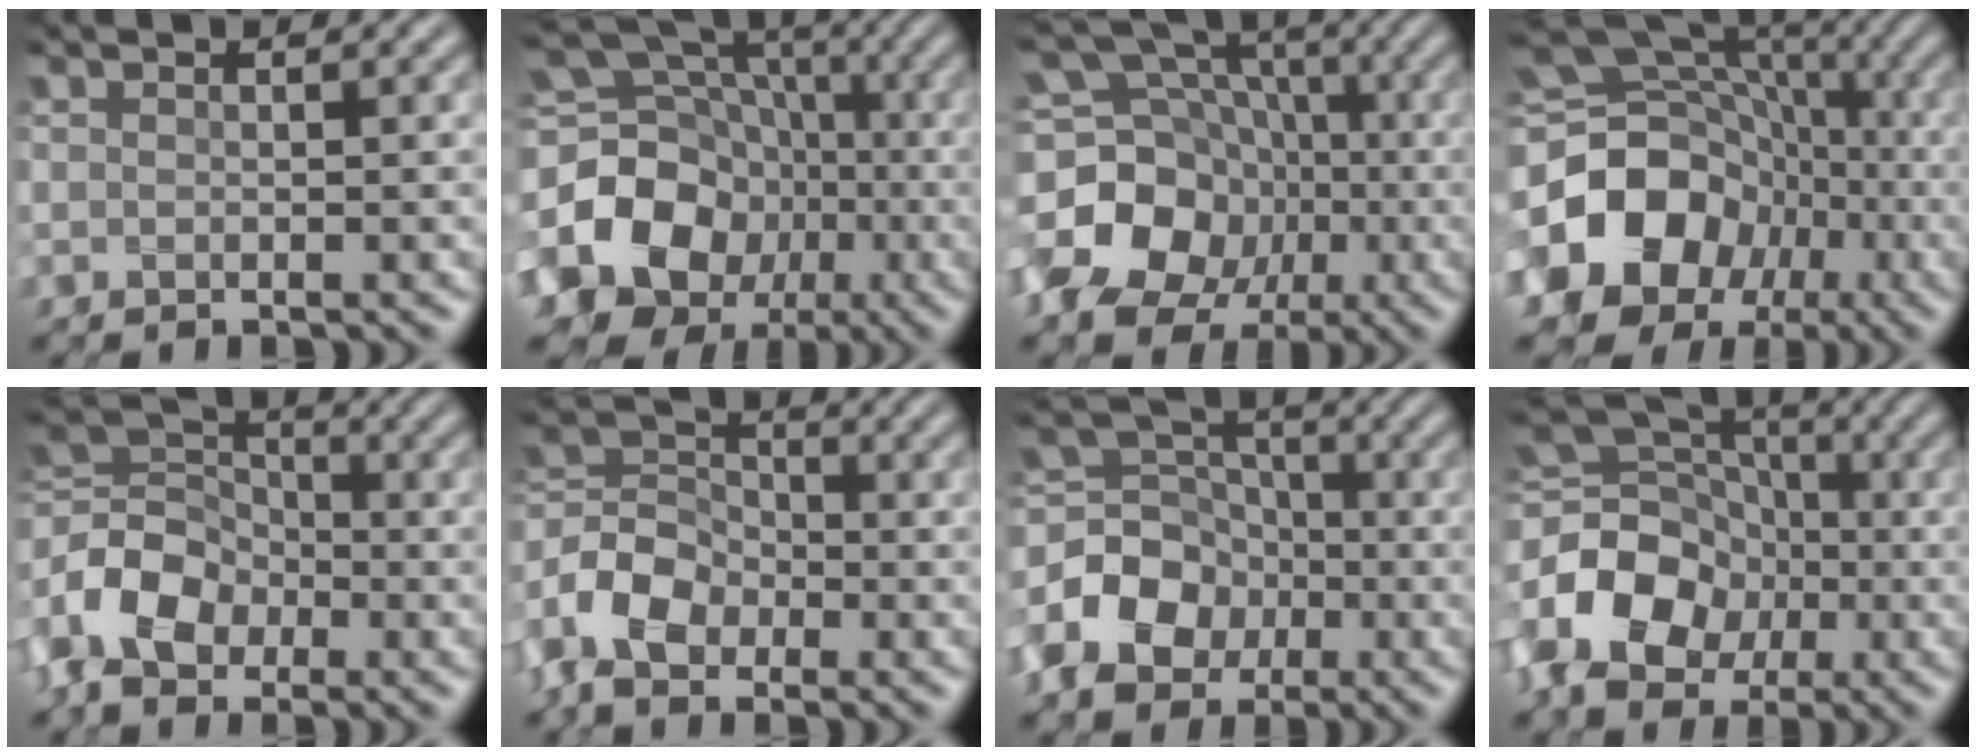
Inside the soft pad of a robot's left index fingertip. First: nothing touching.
{"total": 16.7, "force": [-2.9, 14.4, 7.9], "torque": [-0.177, 0.001, -0.067]}
{"total": 16.0, "force": [-3.0, 13.8, 7.4], "torque": [-0.189, 0.003, -0.071]}
{"total": 19.0, "force": [-4.4, 16.2, 8.9], "torque": [-0.177, -0.015, -0.087]}
{"total": 7.1, "force": [-3.0, 4.7, 4.3], "torque": [-0.102, 0.009, -0.071]}
{"total": 5.8, "force": [-3.0, 3.6, 3.5], "torque": [-0.083, 0.013, -0.076]}
{"total": 8.0, "force": [-2.5, 6.3, 4.2], "torque": [-0.086, 0.005, -0.057]}
{"total": 11.5, "force": [-3.6, 8.8, 6.5], "torque": [-0.135, -0.002, -0.074]}